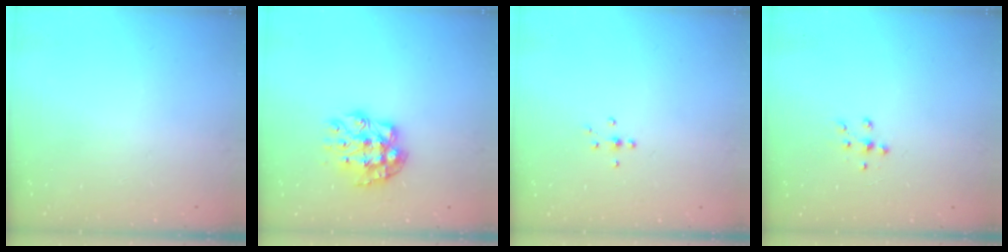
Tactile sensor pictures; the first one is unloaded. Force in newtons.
{"total": 9.8, "press": 9.8, "slide": 0.9}
{"total": 4.3, "press": 4.3, "slide": 0.8}
{"total": 5.9, "press": 5.8, "slide": 0.8}